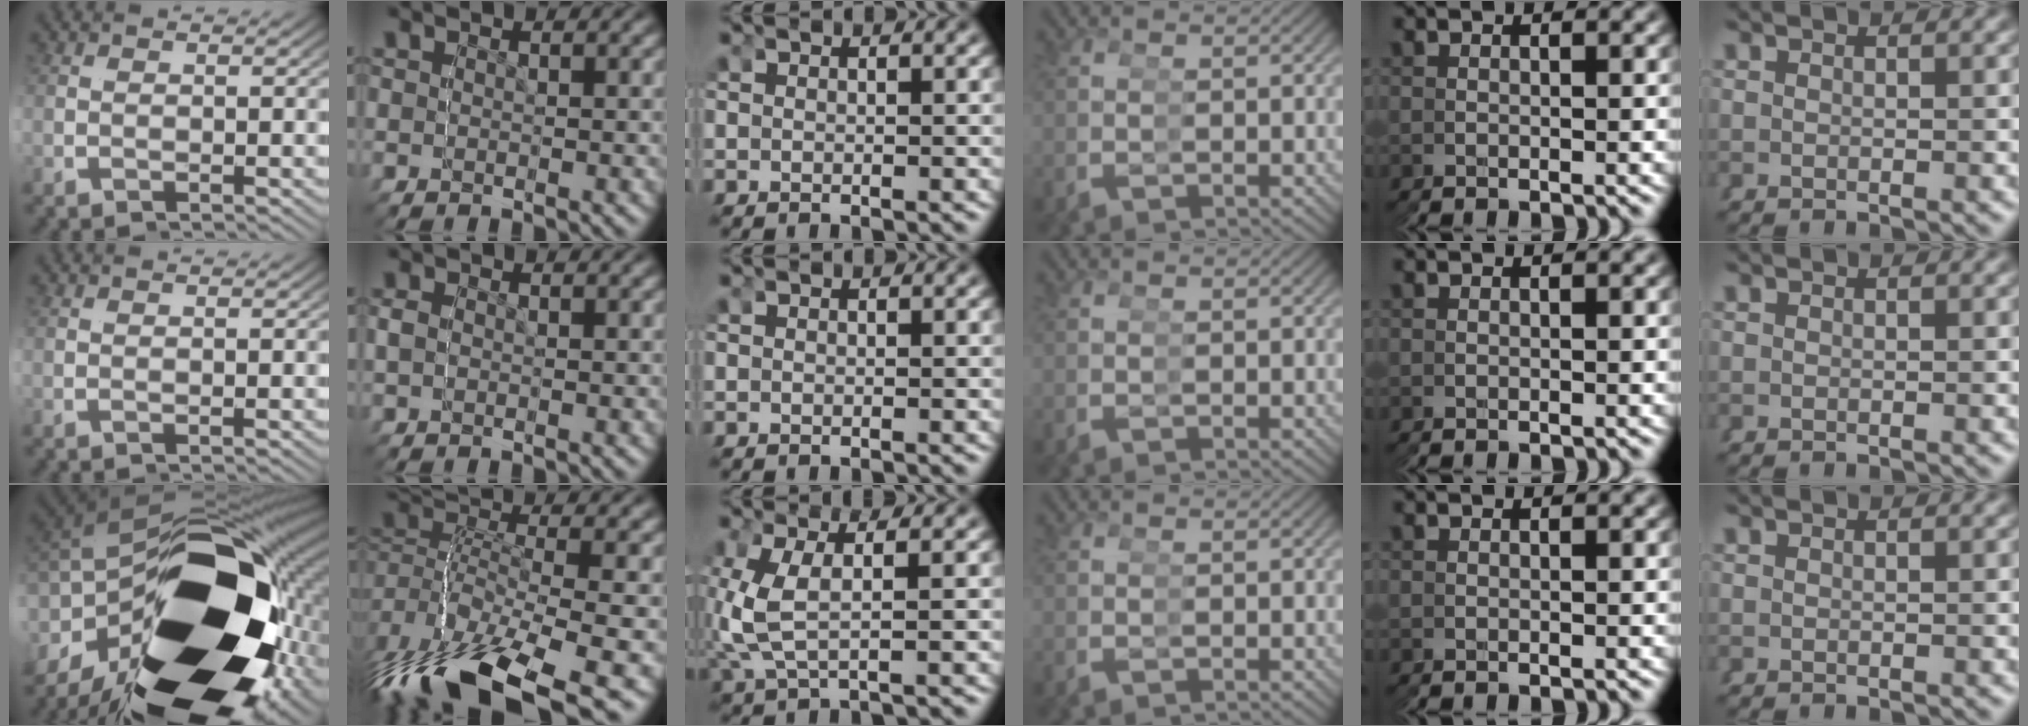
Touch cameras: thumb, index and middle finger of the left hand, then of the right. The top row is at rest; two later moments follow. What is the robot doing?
{"motion": "grasp_and_lifting", "object": "glasses"}